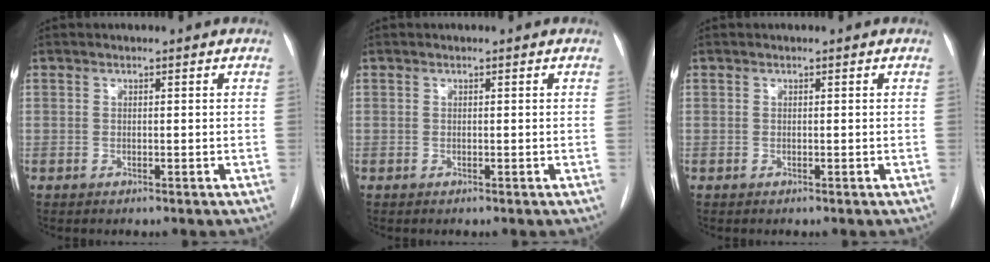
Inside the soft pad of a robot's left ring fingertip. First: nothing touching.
{"total": 0.0}
{"total": 0.0}